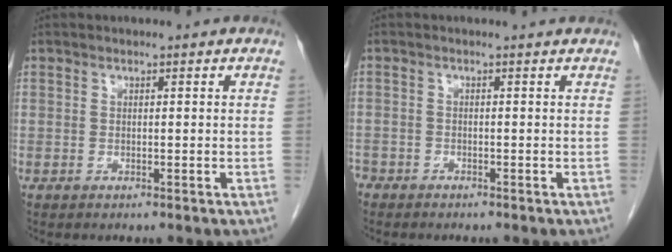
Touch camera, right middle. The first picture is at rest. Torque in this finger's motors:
{"motor_torque": [0.29, -1.07, -0.48, -0.21]}